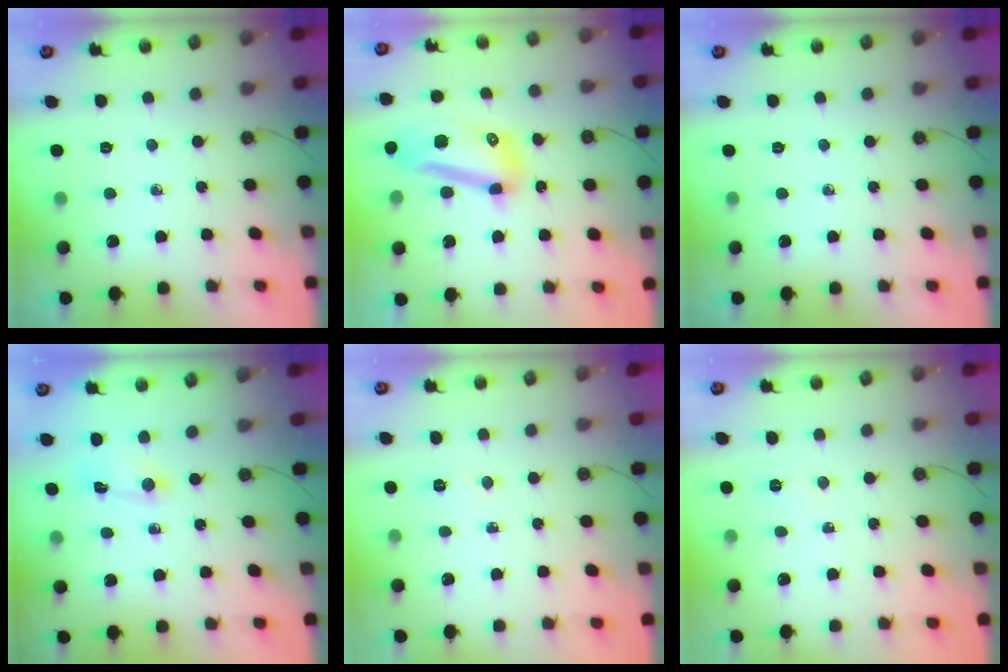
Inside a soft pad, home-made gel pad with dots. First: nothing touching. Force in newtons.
{"total": 12.7, "press": 12.6, "slide": 1.4}
{"total": 0.0}
{"total": 1.5, "press": 1.5, "slide": 0.2}
{"total": 4.2, "press": 4.2, "slide": 0.6}
{"total": 2.8, "press": 2.6, "slide": 0.9}